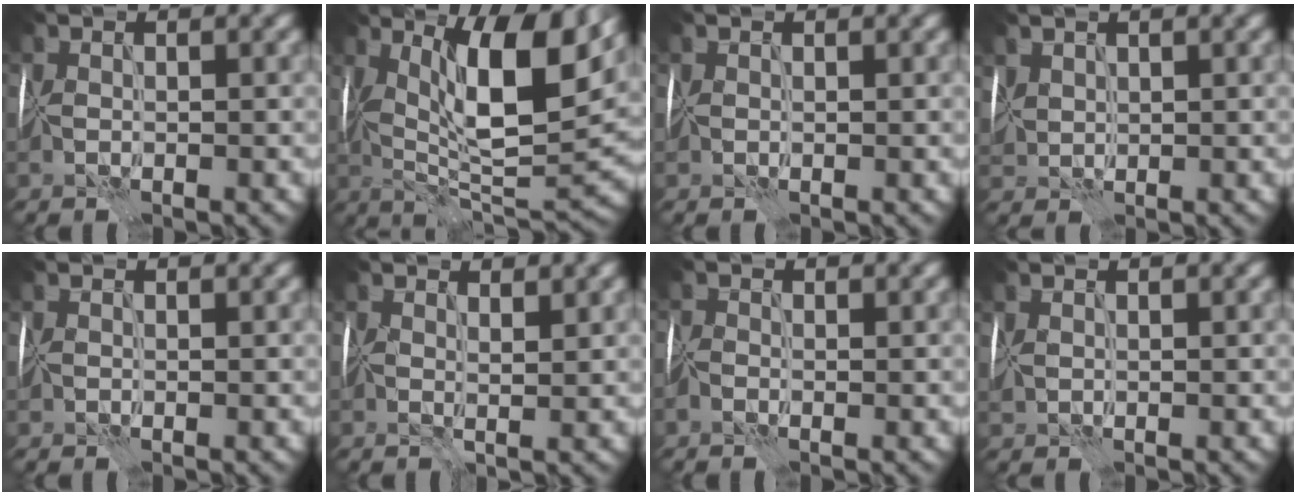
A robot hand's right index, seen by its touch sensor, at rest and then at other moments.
{"total": 12.0, "force": [4.1, 3.7, 10.7], "torque": [-0.171, -0.002, 0.070]}
{"total": 0.0}
{"total": 1.6, "force": [1.1, 1.0, 0.4], "torque": [-0.023, 0.007, 0.028]}
{"total": 0.9, "force": [0.5, 0.5, 0.6], "torque": [-0.006, 0.005, 0.007]}
{"total": 2.0, "force": [1.3, 0.5, 1.4], "torque": [-0.021, -0.001, 0.024]}
{"total": 0.8, "force": [-0.2, 0.5, 0.5], "torque": [-0.010, 0.001, -0.009]}
{"total": 1.0, "force": [0.8, 0.4, 0.5], "torque": [-0.010, 0.003, 0.018]}